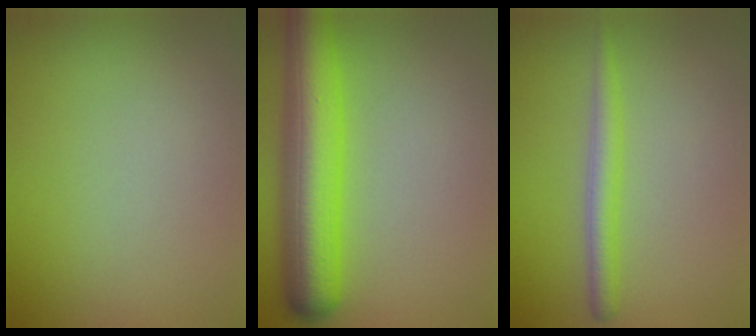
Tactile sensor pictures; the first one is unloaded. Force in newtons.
{"total": 7.8, "press": 7.8, "slide": 0.2}
{"total": 2.2, "press": 2.2, "slide": 0.2}